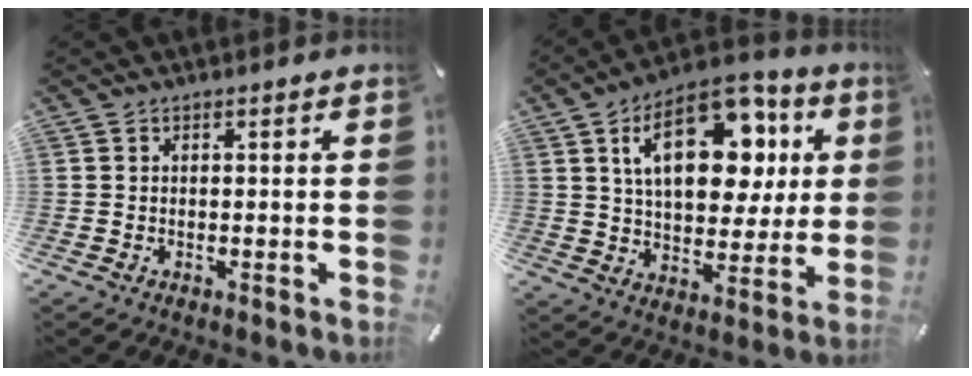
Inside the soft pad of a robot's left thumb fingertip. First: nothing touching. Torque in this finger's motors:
{"motor_torque": [2.49, 2.52, 1.77, -1.00, 0.39]}